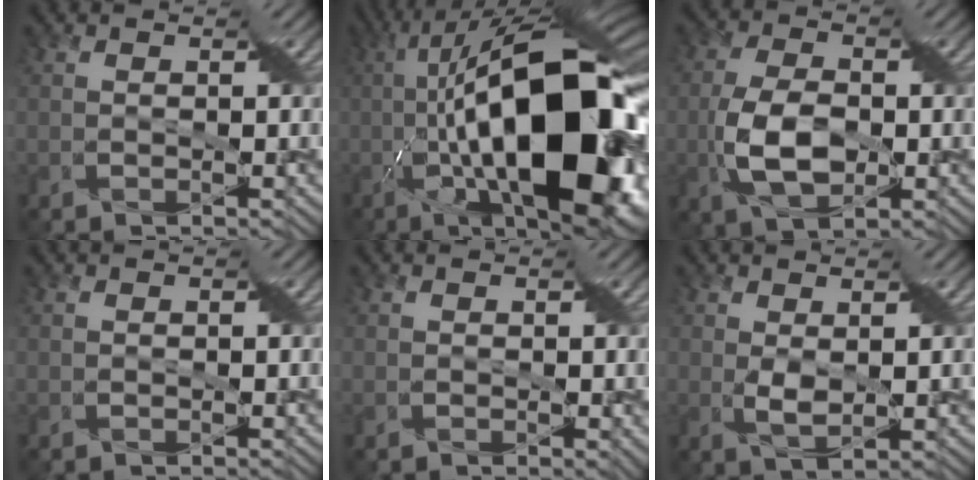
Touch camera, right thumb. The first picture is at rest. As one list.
[{"total": 21.8, "force": [-3.3, 8.0, 20.0], "torque": [-0.334, 0.019, -0.059]}, {"total": 7.9, "force": [-1.6, 4.4, 6.4], "torque": [-0.150, 0.000, -0.032]}, {"total": 0.0}, {"total": 1.1, "force": [0.0, 0.6, 0.9], "torque": [-0.013, -0.004, 0.003]}, {"total": 2.6, "force": [0.4, 1.3, 2.2], "torque": [-0.054, -0.004, 0.013]}]